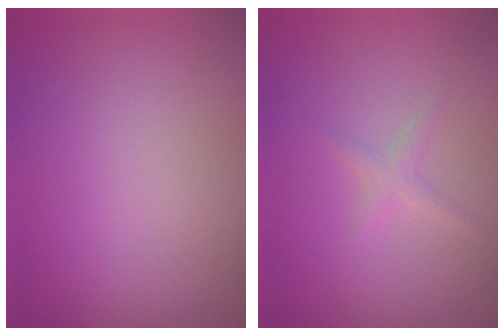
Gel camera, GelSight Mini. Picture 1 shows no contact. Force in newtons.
{"total": 1.1, "press": 1.1, "slide": 0.1}